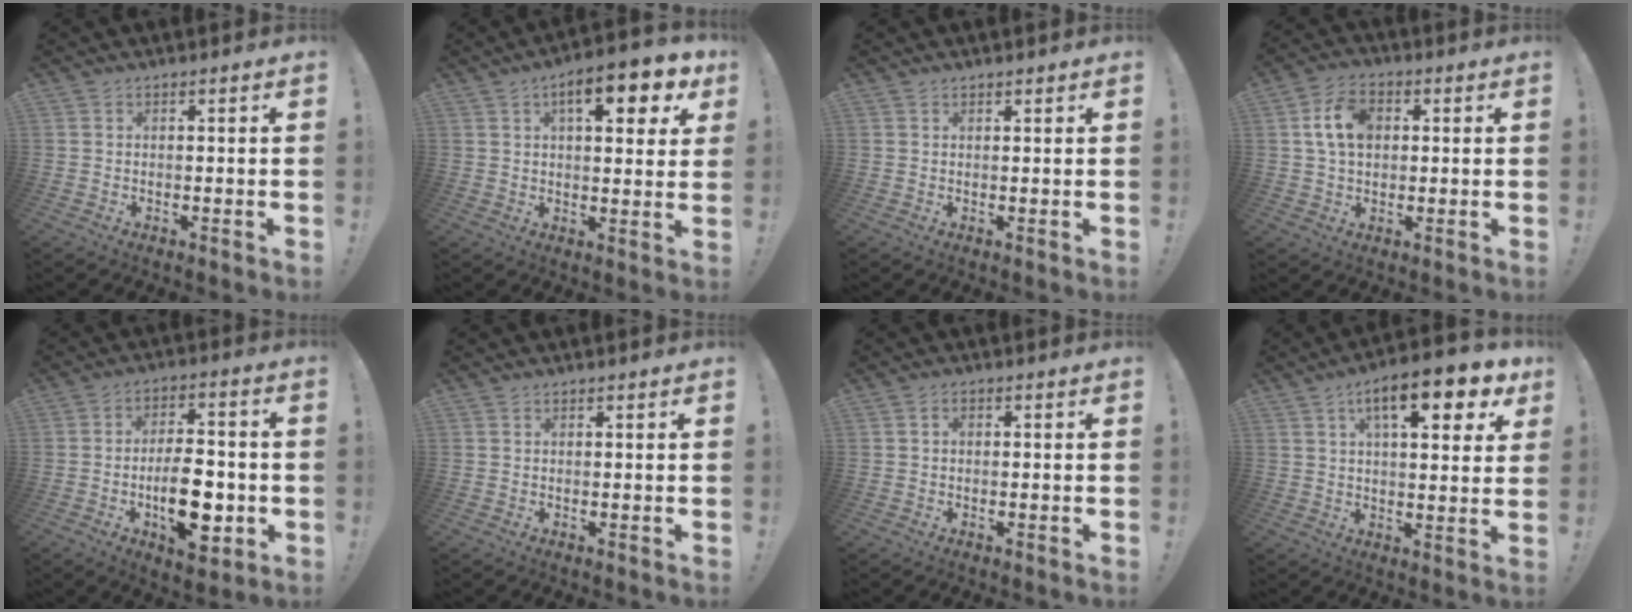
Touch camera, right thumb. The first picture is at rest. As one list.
[{"total": 11.9, "force": [5.1, 4.1, 9.9], "torque": [-0.126, -0.016, 0.075]}, {"total": 1.0, "force": [0.9, 0.4, 0.1], "torque": [0.002, -0.003, 0.017]}, {"total": 10.0, "force": [2.0, 7.0, 6.9], "torque": [-0.136, 0.015, 0.039]}, {"total": 15.0, "force": [-3.8, 7.0, 12.7], "torque": [-0.204, 0.006, -0.059]}, {"total": 0.6, "force": [0.6, 0.3, 0.0], "torque": [0.005, -0.003, 0.011]}, {"total": 1.2, "force": [-0.2, 0.9, 0.7], "torque": [-0.019, 0.007, -0.003]}, {"total": 14.5, "force": [6.7, 4.7, 12.0], "torque": [-0.168, -0.026, 0.101]}]